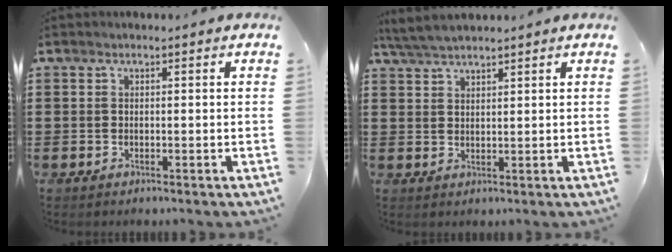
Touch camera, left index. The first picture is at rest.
{"total": 3.8, "force": [3.5, 0.5, 1.4], "torque": [-0.037, -0.001, 0.068]}